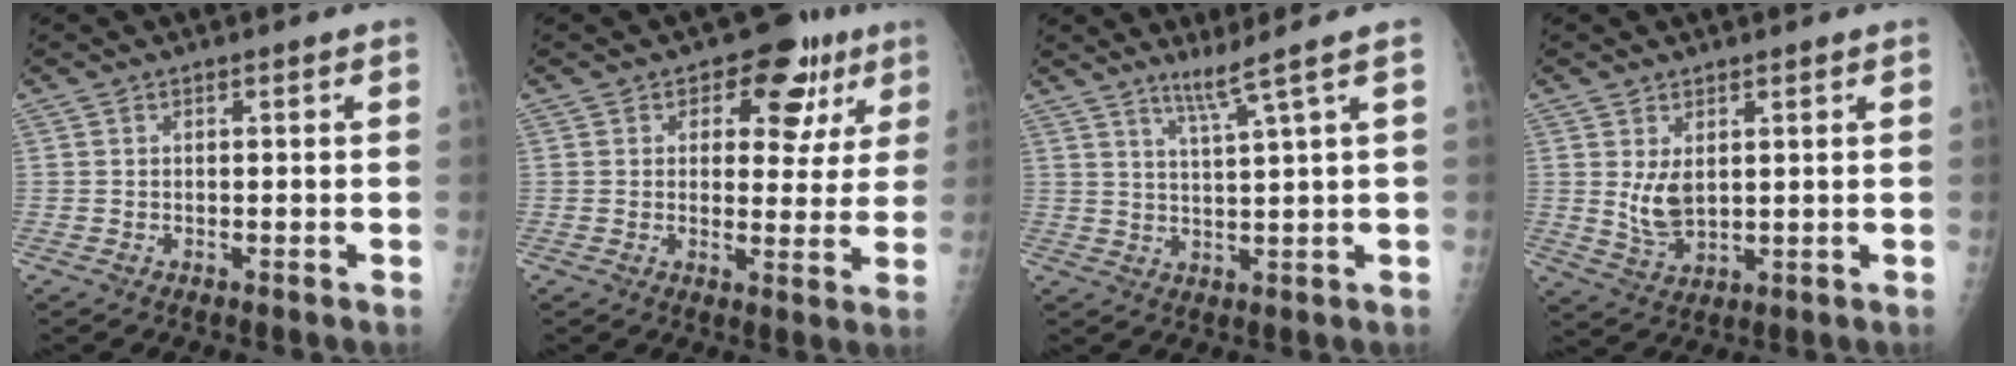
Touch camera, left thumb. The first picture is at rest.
{"total": 10.9, "force": [5.1, 6.7, 6.9], "torque": [-0.029, -0.013, 0.060]}
{"total": 5.0, "force": [3.2, -1.8, 3.3], "torque": [-0.065, -0.032, 0.067]}
{"total": 5.3, "force": [1.5, 2.9, 4.2], "torque": [-0.070, -0.019, 0.038]}